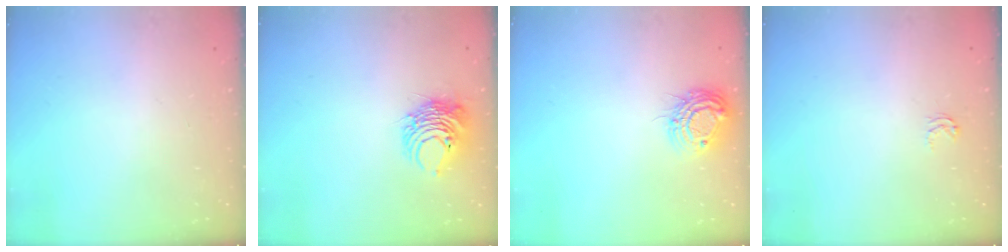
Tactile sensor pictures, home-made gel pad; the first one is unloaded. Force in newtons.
{"total": 9.2, "press": 9.2, "slide": 0.6}
{"total": 11.0, "press": 11.0, "slide": 1.0}
{"total": 2.6, "press": 2.6, "slide": 0.4}